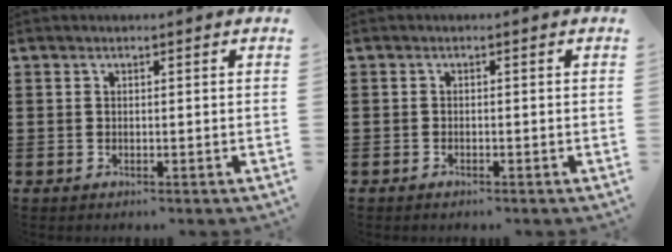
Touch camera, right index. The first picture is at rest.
{"total": 0.7, "force": [-0.6, 0.2, 0.1], "torque": [-0.004, -0.002, -0.012]}